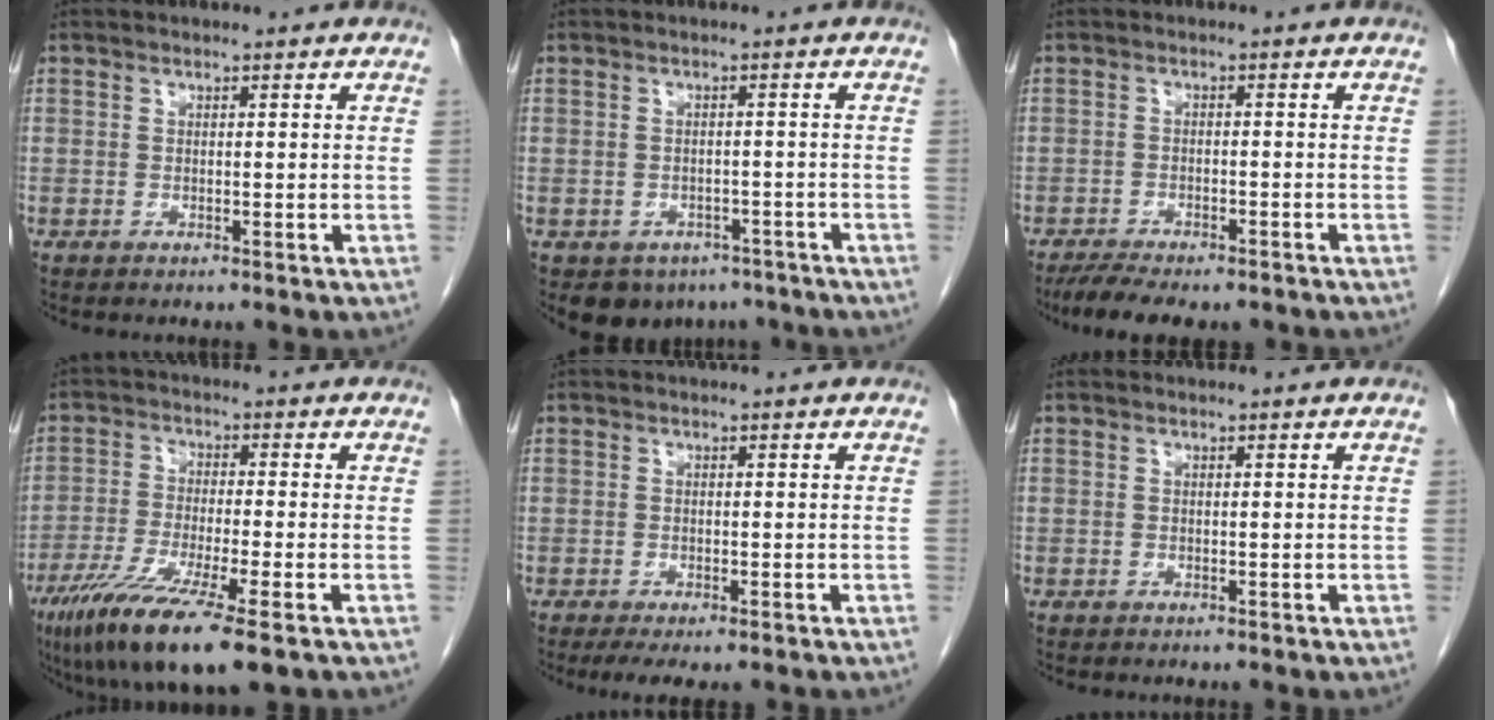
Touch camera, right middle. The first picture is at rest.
{"total": 6.4, "force": [-4.6, 4.2, 1.3], "torque": [-0.014, 0.008, -0.057]}
{"total": 8.7, "force": [-7.1, 2.3, 4.3], "torque": [-0.065, -0.010, -0.107]}
{"total": 13.2, "force": [-7.8, 0.9, 10.6], "torque": [-0.200, -0.041, -0.134]}
{"total": 4.6, "force": [-3.3, 1.3, 2.9], "torque": [-0.044, -0.012, -0.047]}
{"total": 0.0}